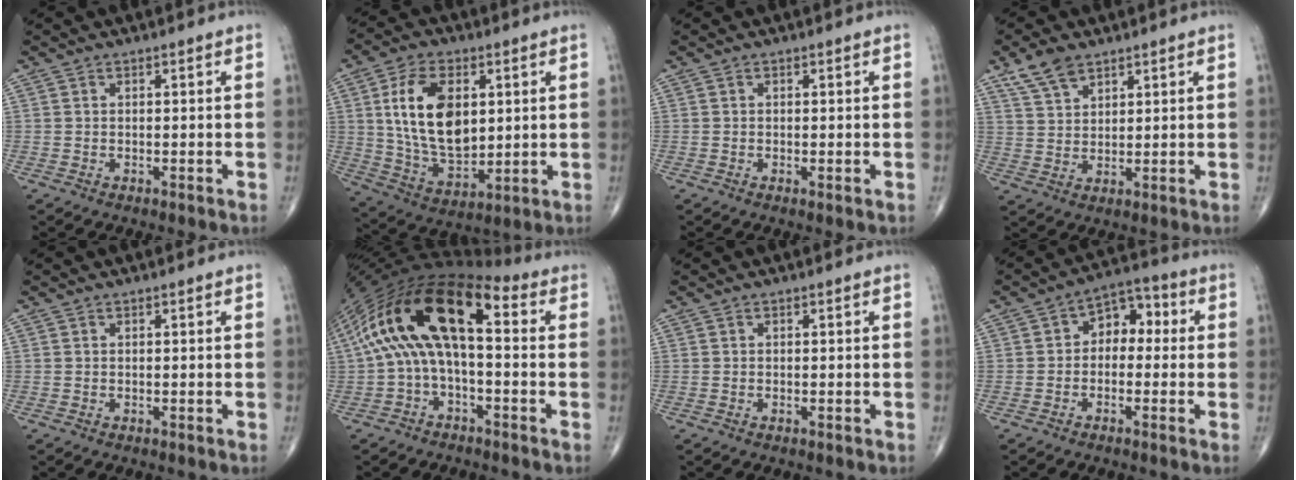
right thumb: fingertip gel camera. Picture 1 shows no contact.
{"total": 16.3, "force": [3.4, 9.5, 12.8], "torque": [-0.217, -0.019, 0.070]}
{"total": 0.6, "force": [-0.1, 0.1, 0.5], "torque": [-0.012, -0.003, -0.003]}
{"total": 6.1, "force": [4.2, 3.2, 3.1], "torque": [-0.048, -0.016, 0.086]}
{"total": 0.0}
{"total": 18.5, "force": [1.1, 8.3, 16.5], "torque": [-0.306, 0.053, 0.004]}
{"total": 0.0}
{"total": 7.1, "force": [0.1, 5.0, 5.0], "torque": [-0.040, 0.031, -0.015]}